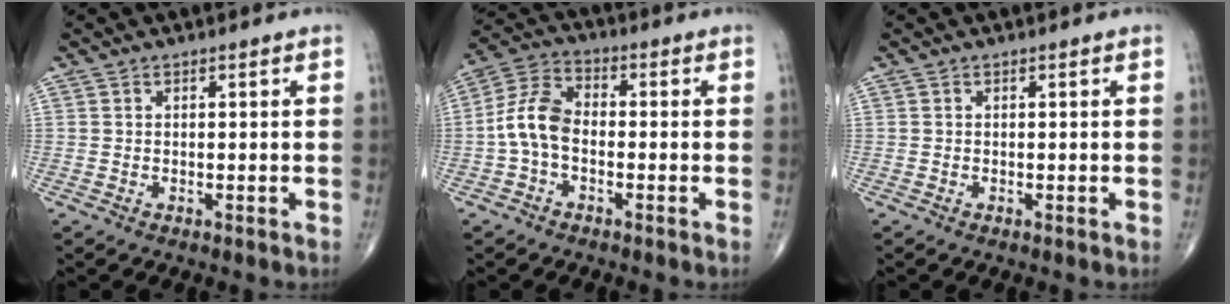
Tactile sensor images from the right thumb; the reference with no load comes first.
{"total": 8.3, "force": [-1.5, 5.1, 6.3], "torque": [-0.123, 0.029, -0.042]}
{"total": 0.0}